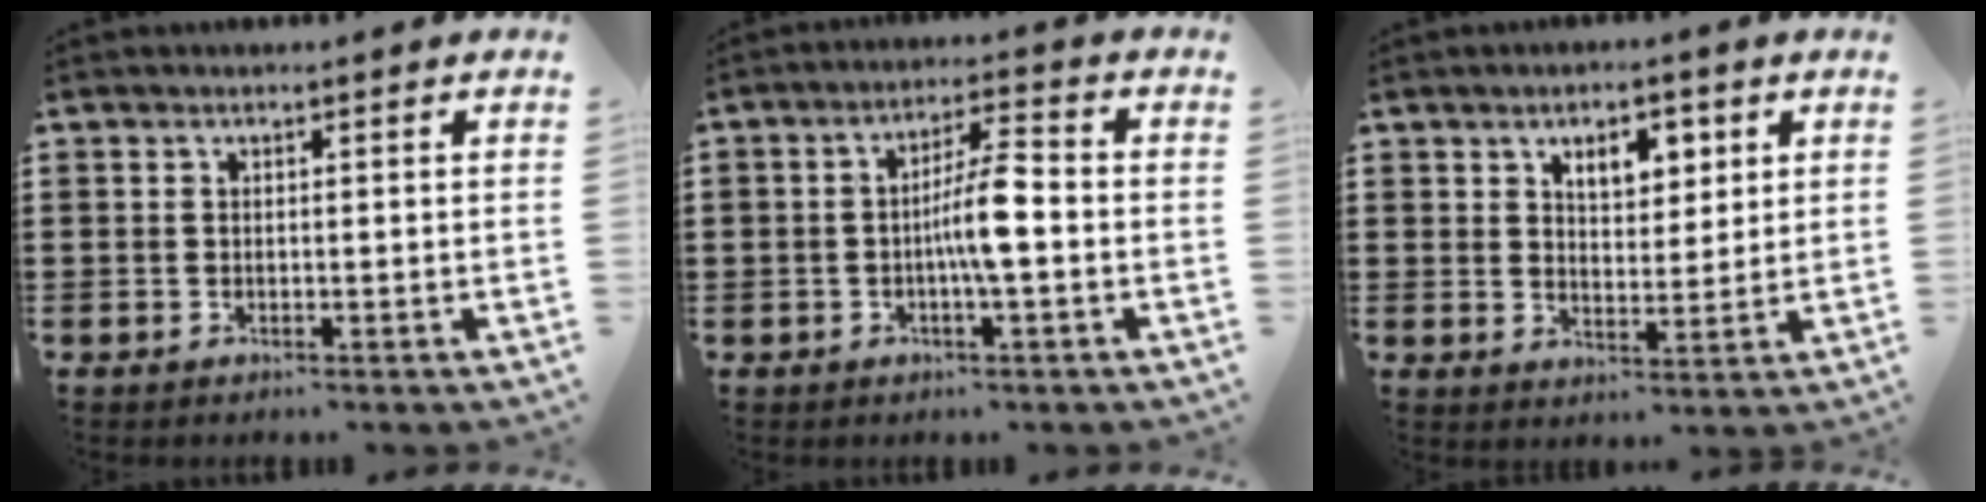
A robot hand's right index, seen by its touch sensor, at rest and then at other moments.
{"total": 6.1, "force": [-0.9, 1.2, 5.9], "torque": [-0.112, 0.006, -0.022]}
{"total": 5.1, "force": [2.6, 2.9, 3.3], "torque": [-0.051, 0.003, 0.039]}